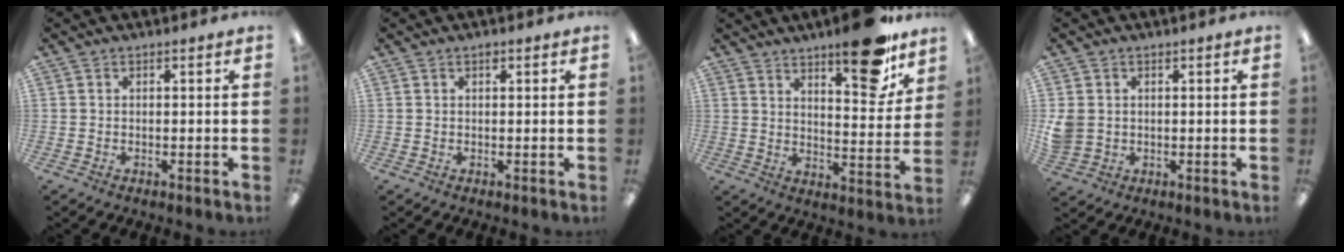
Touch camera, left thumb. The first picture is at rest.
{"total": 1.0, "force": [0.6, 0.4, 0.6], "torque": [-0.013, 0.002, 0.011]}
{"total": 16.4, "force": [11.6, 5.5, 10.2], "torque": [-0.115, -0.081, 0.183]}
{"total": 4.5, "force": [0.7, 4.0, 1.8], "torque": [-0.035, 0.004, 0.015]}